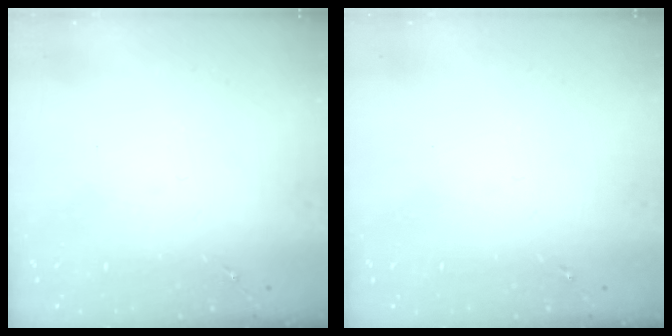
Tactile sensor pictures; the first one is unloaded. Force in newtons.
{"total": 0.0}